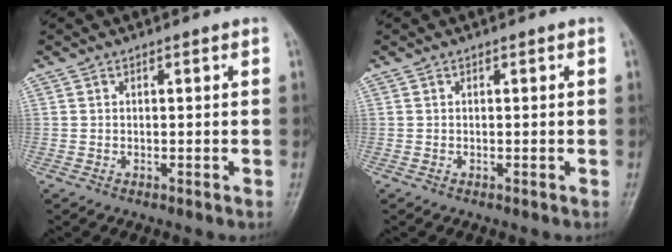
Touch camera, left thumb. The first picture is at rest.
{"total": 0.0}